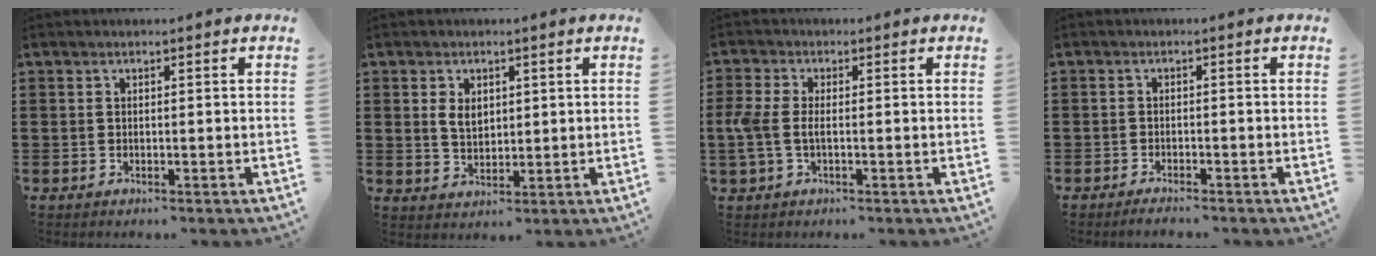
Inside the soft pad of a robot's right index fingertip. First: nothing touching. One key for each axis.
{"total": 3.4, "fx": 1.0, "fy": 2.3, "fz": 2.3, "tx": -0.052, "ty": 0.009, "tz": 0.017}
{"total": 3.4, "fx": -0.6, "fy": 1.6, "fz": 2.9, "tx": -0.082, "ty": -0.007, "tz": -0.019}
{"total": 1.4, "fx": -1.4, "fy": 0.1, "fz": 0.2, "tx": -0.007, "ty": 0.002, "tz": -0.028}